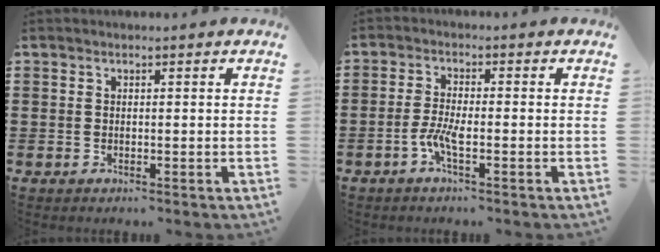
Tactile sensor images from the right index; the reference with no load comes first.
{"total": 3.5, "force": [-1.5, 0.7, 3.1], "torque": [-0.079, -0.009, -0.036]}